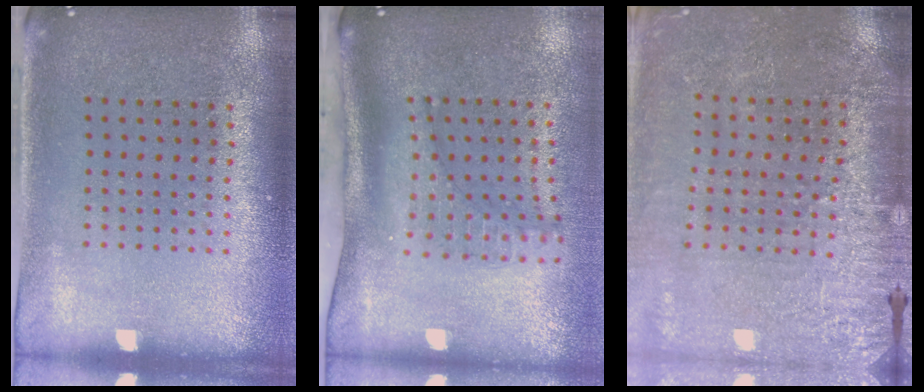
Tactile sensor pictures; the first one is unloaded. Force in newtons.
{"total": 2.0, "press": 1.5, "slide": 1.3}
{"total": 2.9, "press": 2.9, "slide": 0.3}